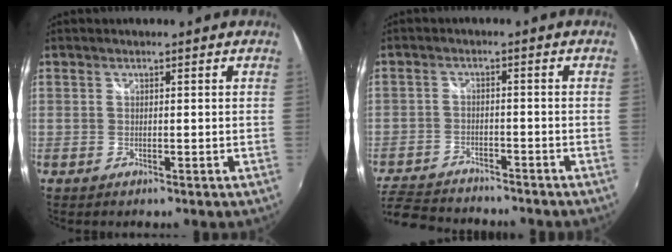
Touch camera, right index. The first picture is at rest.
{"total": 10.8, "force": [-10.1, 2.6, 3.1], "torque": [-0.100, -0.007, -0.166]}